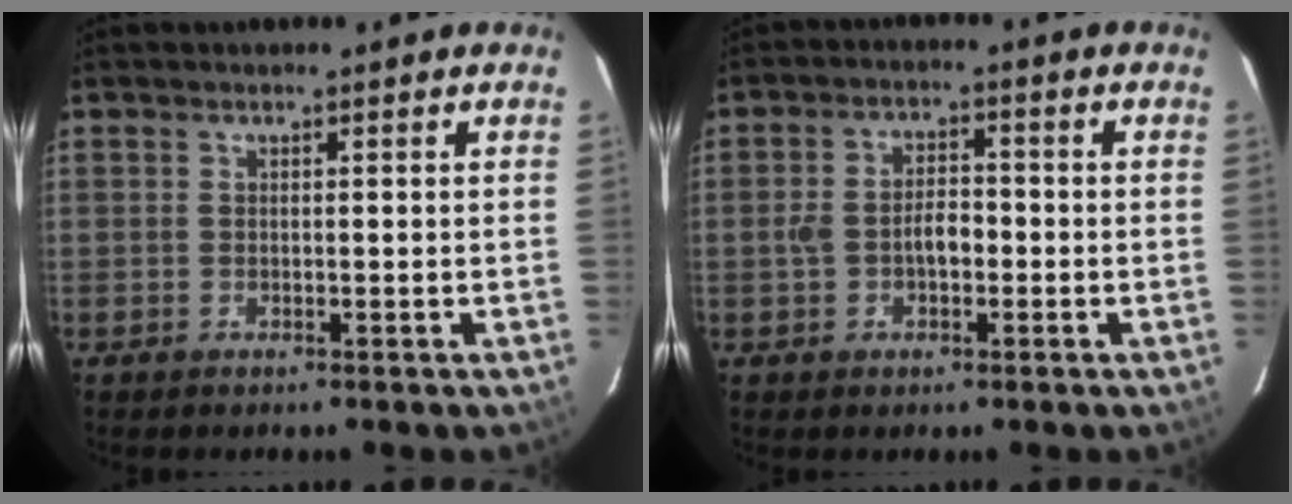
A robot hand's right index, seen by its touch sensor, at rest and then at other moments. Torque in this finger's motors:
{"motor_torque": [0.11, 0.00, 0.10, 0.07]}